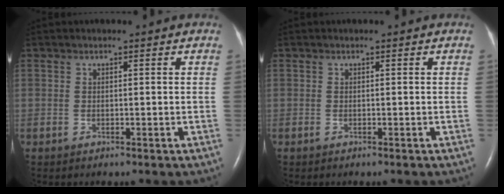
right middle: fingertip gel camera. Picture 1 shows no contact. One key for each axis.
{"total": 0.0}